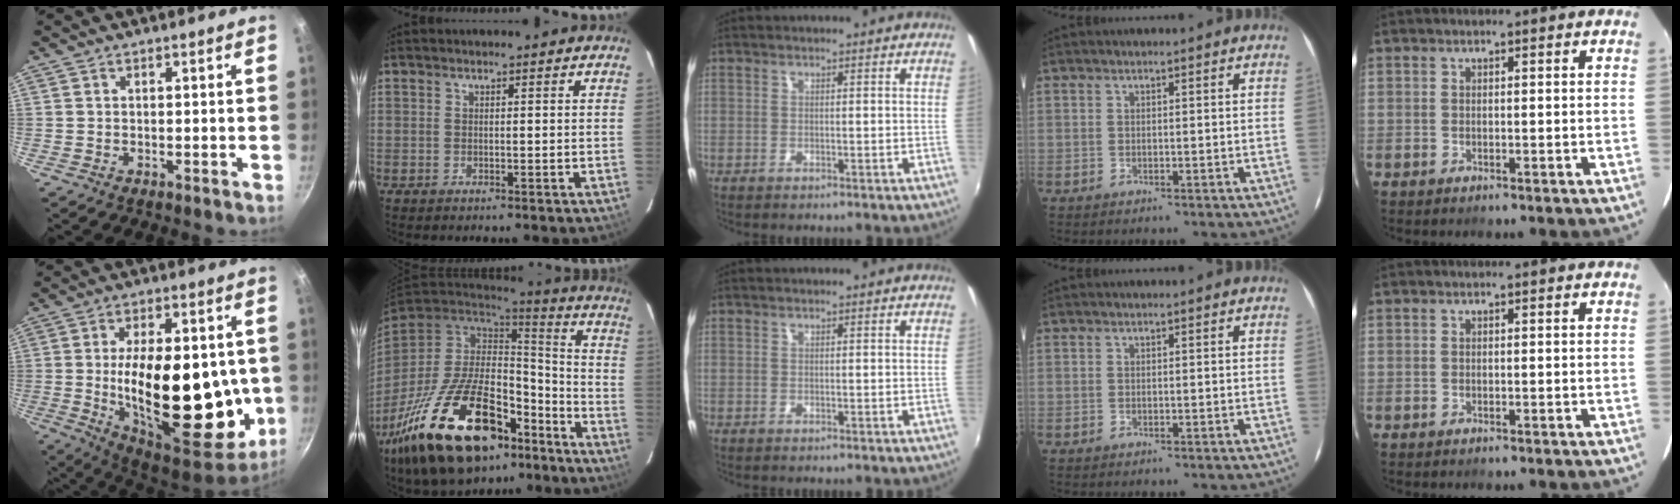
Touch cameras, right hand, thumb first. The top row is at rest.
{"thumb": {"total": 30.2, "force": [-2.5, 14.6, 26.3], "torque": [-0.364, -0.001, -0.023]}, "index": {"total": 31.1, "force": [-17.9, 15.4, 20.2], "torque": [-0.394, -0.020, -0.270]}}